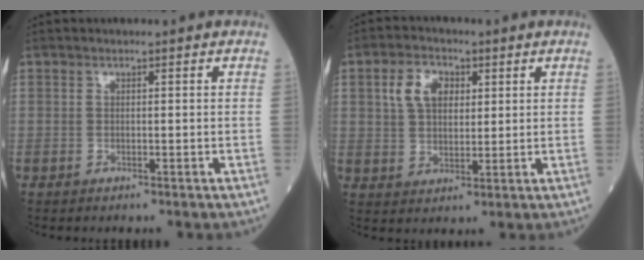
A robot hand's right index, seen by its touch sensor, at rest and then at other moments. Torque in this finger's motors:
{"motor_torque": [0.13, 0.08, 0.12, 0.08]}